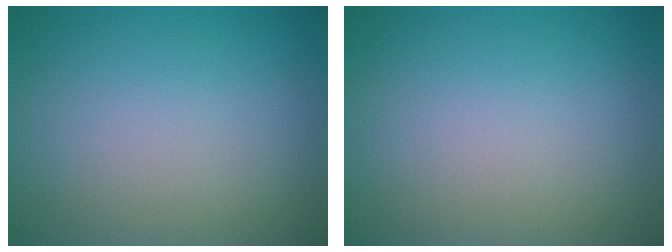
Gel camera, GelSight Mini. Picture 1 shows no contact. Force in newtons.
{"total": 0.0}